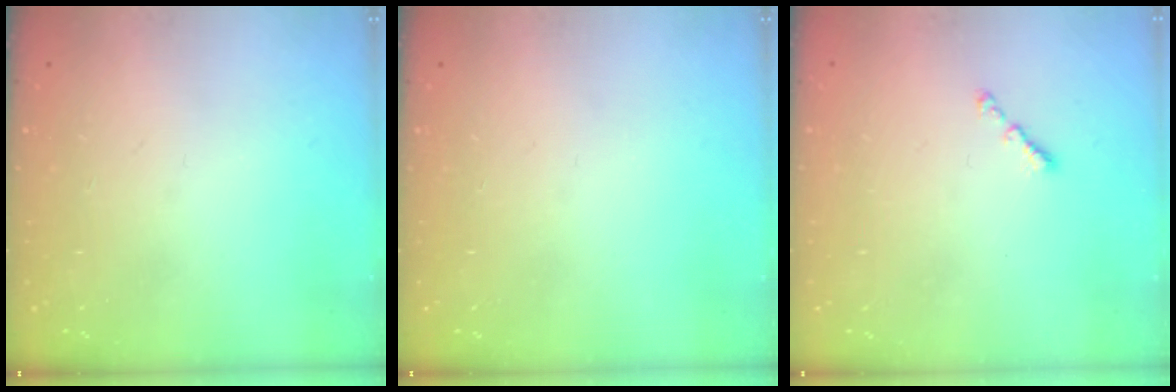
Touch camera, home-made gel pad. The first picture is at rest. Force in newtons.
{"total": 0.0}
{"total": 1.1, "press": 1.0, "slide": 0.4}